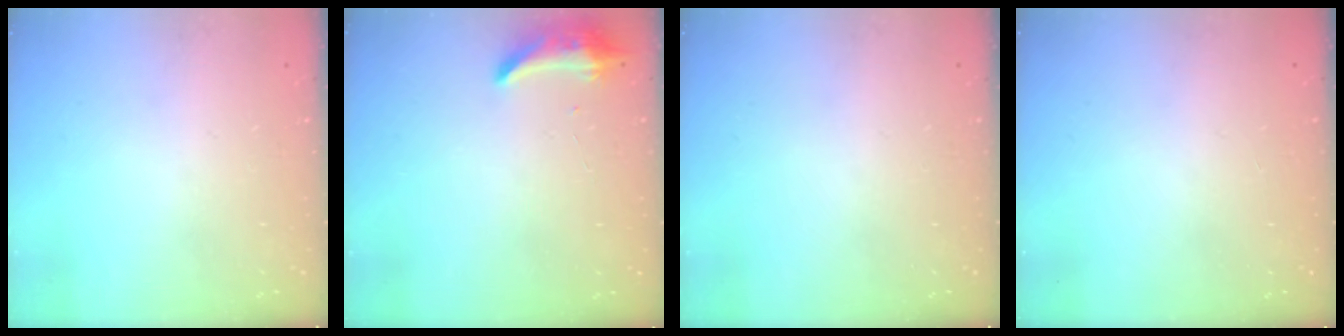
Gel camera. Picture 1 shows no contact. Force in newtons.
{"total": 7.7, "press": 7.6, "slide": 0.7}
{"total": 0.0}
{"total": 0.0}